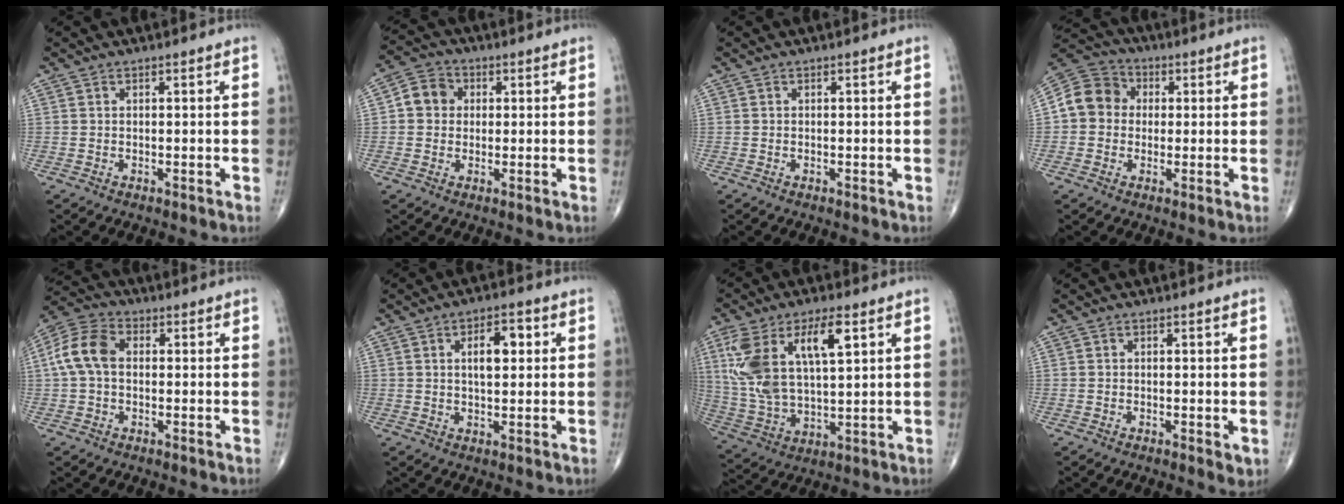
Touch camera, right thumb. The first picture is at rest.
{"total": 5.9, "force": [0.6, 5.2, 2.6], "torque": [-0.028, 0.012, -0.001]}
{"total": 0.0}
{"total": 9.1, "force": [0.5, 8.1, 4.1], "torque": [-0.060, 0.026, -0.006]}
{"total": 9.1, "force": [0.6, 6.2, 6.7], "torque": [-0.140, 0.029, 0.004]}
{"total": 6.4, "force": [1.6, 3.0, 5.4], "torque": [-0.073, 0.004, 0.025]}
{"total": 17.3, "force": [6.1, 7.6, 14.3], "torque": [-0.283, -0.008, 0.124]}
{"total": 1.6, "force": [-0.3, 0.6, 1.4], "torque": [-0.022, -0.006, -0.005]}